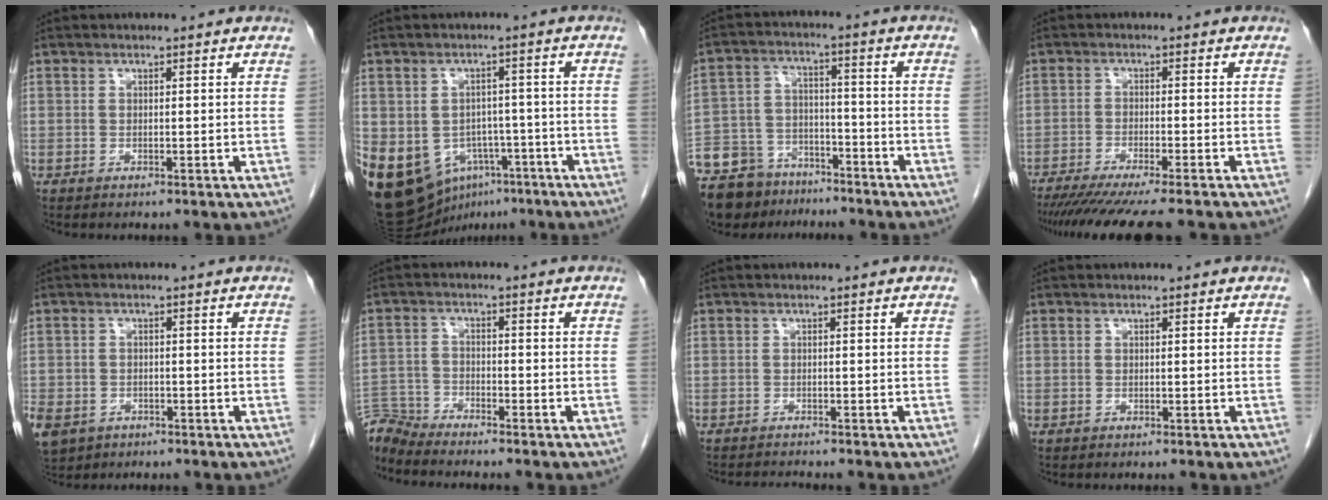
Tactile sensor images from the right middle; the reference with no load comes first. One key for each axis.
{"total": 19.0, "fx": -8.4, "fy": 14.5, "fz": 9.0, "tx": -0.223, "ty": 0.008, "tz": -0.107}
{"total": 17.0, "fx": -13.5, "fy": 8.7, "fz": 5.8, "tx": -0.141, "ty": 0.005, "tz": -0.215}
{"total": 13.0, "fx": -11.3, "fy": -0.1, "fz": 6.6, "tx": -0.082, "ty": -0.037, "tz": -0.169}
{"total": 16.2, "fx": -7.3, "fy": 12.9, "fz": 6.5, "tx": -0.218, "ty": -0.019, "tz": -0.099}
{"total": 5.2, "fx": -5.1, "fy": -0.4, "fz": -0.6, "tx": 0.011, "ty": -0.005, "tz": -0.097}
{"total": 1.8, "fx": -1.7, "fy": -0.5, "fz": 0.1, "tx": -0.004, "ty": -0.007, "tz": -0.029}
{"total": 0.0}